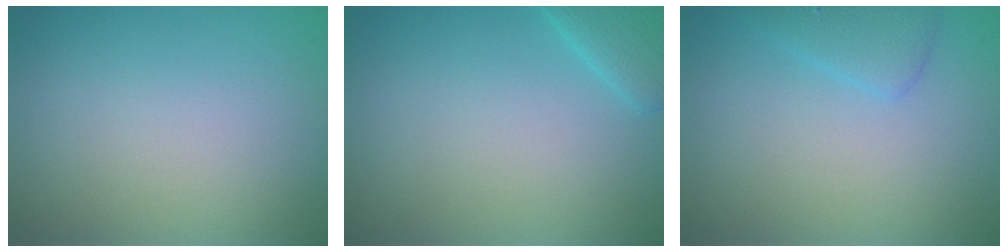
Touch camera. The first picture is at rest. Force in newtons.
{"total": 2.3, "press": 2.3, "slide": 0.2}
{"total": 2.0, "press": 2.0, "slide": 0.2}